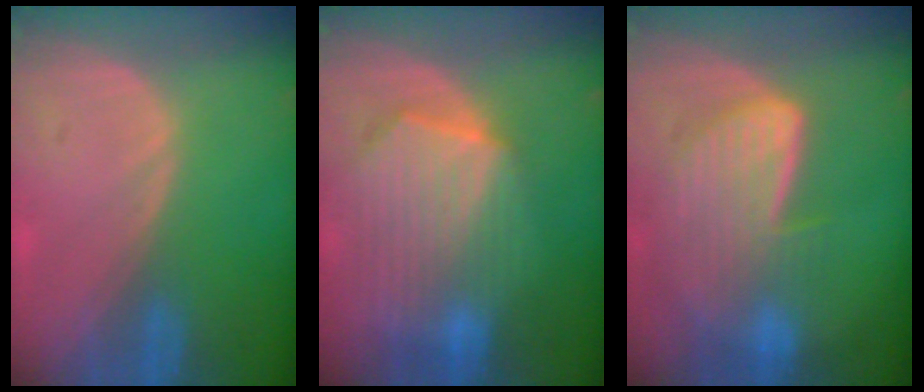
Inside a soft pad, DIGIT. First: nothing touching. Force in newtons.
{"total": 10.4, "press": 9.1, "slide": 5.1}
{"total": 8.2, "press": 7.5, "slide": 3.4}